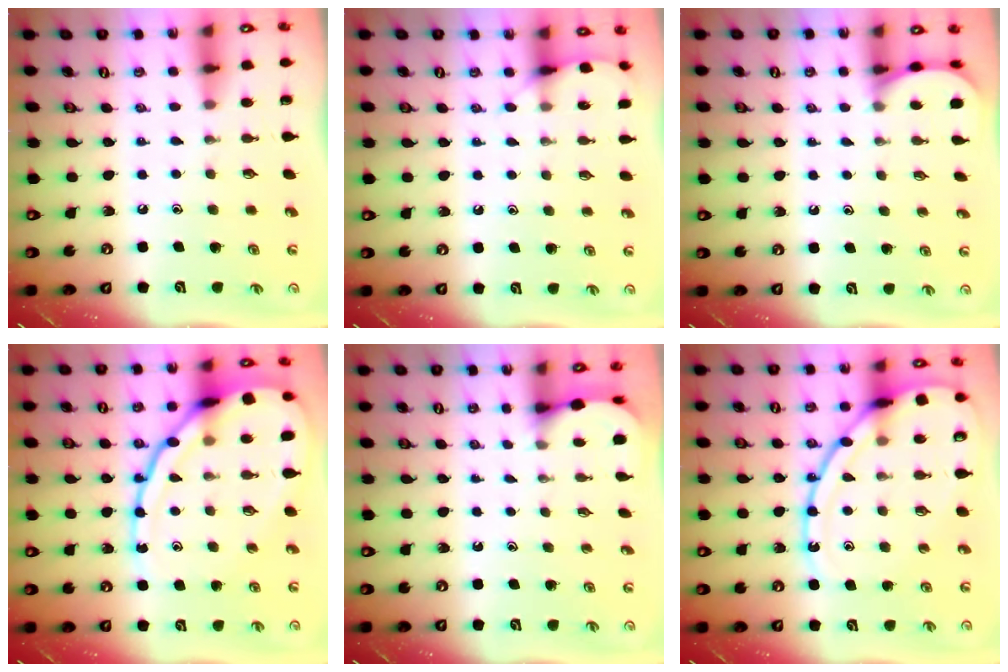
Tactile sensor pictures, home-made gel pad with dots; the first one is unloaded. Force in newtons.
{"total": 6.3, "press": 6.2, "slide": 0.6}
{"total": 1.4, "press": 1.4, "slide": 0.1}
{"total": 20.5, "press": 20.4, "slide": 1.9}
{"total": 2.6, "press": 2.6, "slide": 0.2}
{"total": 17.0, "press": 16.9, "slide": 1.5}